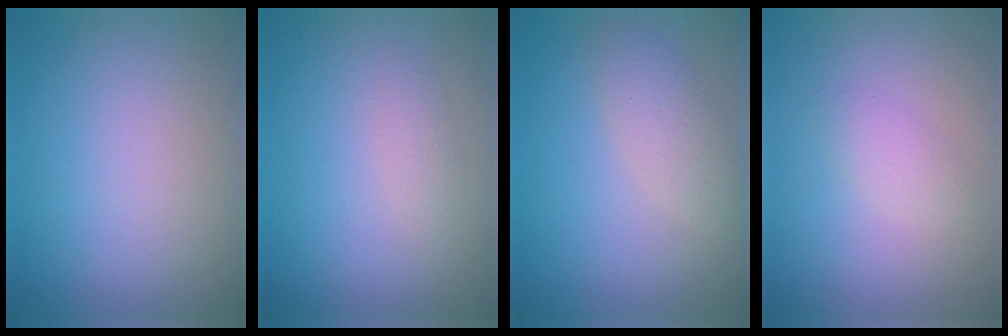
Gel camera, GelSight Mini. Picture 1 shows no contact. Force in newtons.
{"total": 1.1, "press": 1.1, "slide": 0.1}
{"total": 2.6, "press": 2.6, "slide": 0.2}
{"total": 1.6, "press": 1.6, "slide": 0.1}